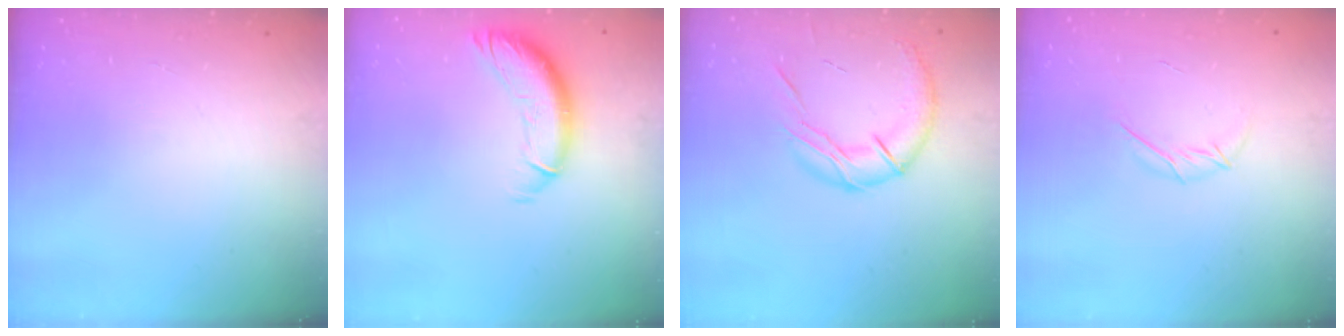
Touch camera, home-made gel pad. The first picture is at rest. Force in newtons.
{"total": 12.6, "press": 12.4, "slide": 1.8}
{"total": 12.1, "press": 12.0, "slide": 1.1}
{"total": 5.7, "press": 5.7, "slide": 0.9}